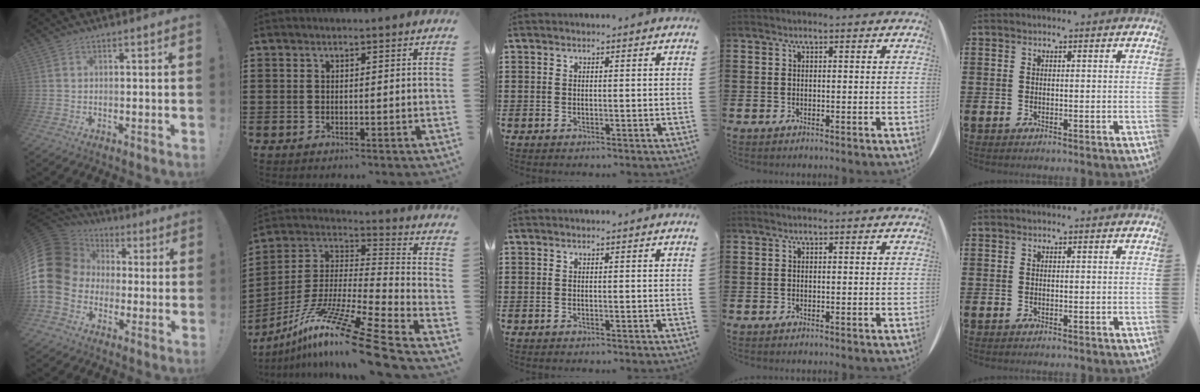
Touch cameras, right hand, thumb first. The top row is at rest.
{"thumb": {"total": 18.5, "force": [0.7, 15.1, 10.6], "torque": [-0.204, 0.009, 0.034]}, "index": {"total": 15.7, "force": [-12.1, -0.6, 10.0], "torque": [-0.187, 0.018, -0.227]}}